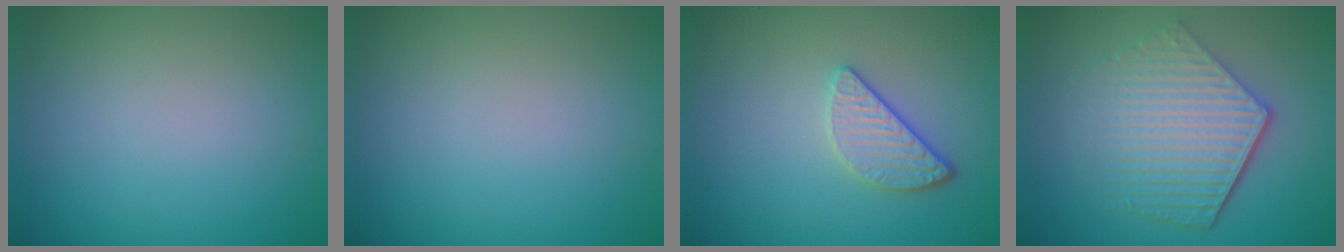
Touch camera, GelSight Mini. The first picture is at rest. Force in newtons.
{"total": 0.0}
{"total": 2.4, "press": 2.1, "slide": 1.1}
{"total": 6.1, "press": 4.4, "slide": 4.2}